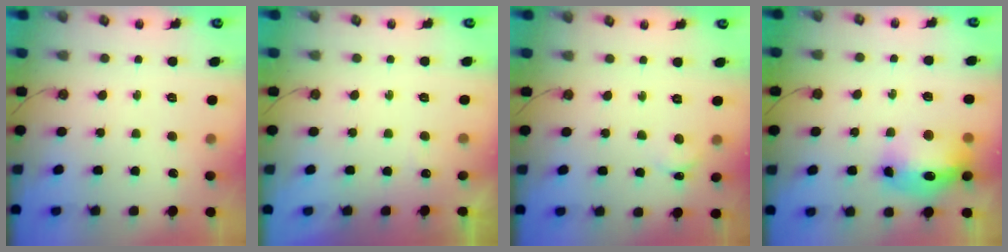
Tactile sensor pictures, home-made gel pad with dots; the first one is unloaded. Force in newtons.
{"total": 2.2, "press": 2.2, "slide": 0.5}
{"total": 1.7, "press": 1.7, "slide": 0.2}
{"total": 15.7, "press": 15.6, "slide": 1.5}